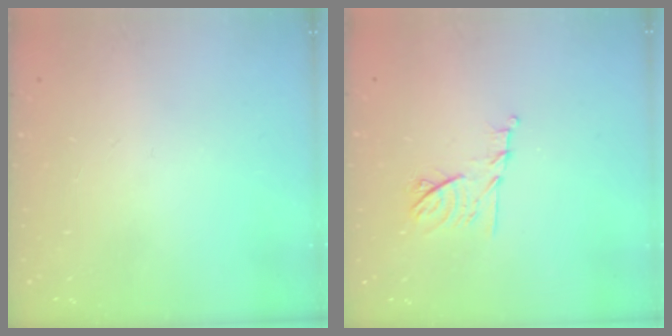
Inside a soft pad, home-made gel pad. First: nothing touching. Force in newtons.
{"total": 10.5, "press": 10.5, "slide": 0.3}